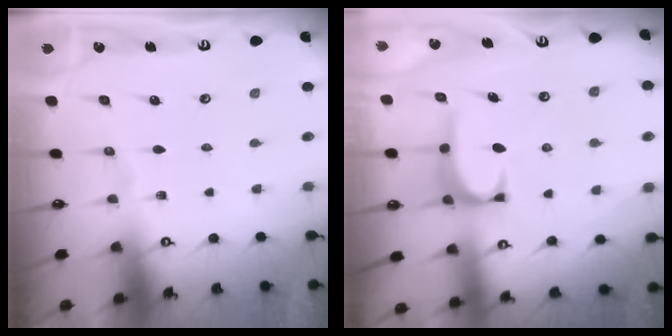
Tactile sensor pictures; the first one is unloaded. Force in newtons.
{"total": 1.7, "press": 1.5, "slide": 0.8}